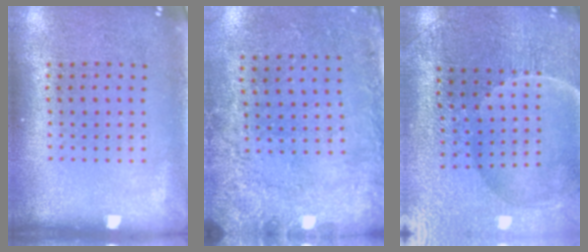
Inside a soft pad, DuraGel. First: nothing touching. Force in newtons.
{"total": 2.7, "press": 2.1, "slide": 1.6}
{"total": 3.6, "press": 3.6, "slide": 0.4}